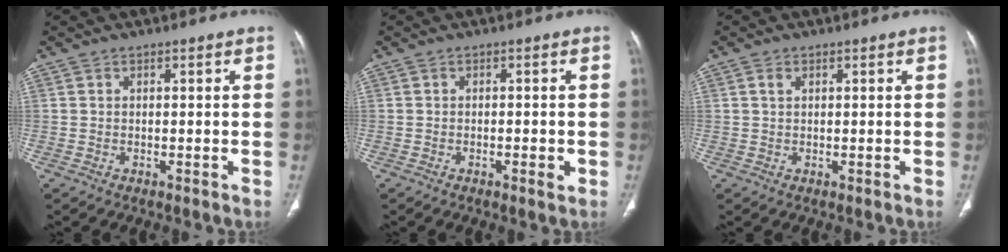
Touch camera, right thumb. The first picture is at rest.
{"total": 1.9, "force": [-0.6, 0.6, 1.7], "torque": [-0.026, -0.001, -0.008]}
{"total": 1.2, "force": [0.6, 0.7, 0.8], "torque": [-0.015, 0.002, 0.010]}